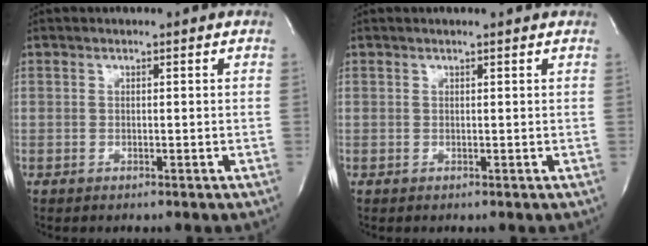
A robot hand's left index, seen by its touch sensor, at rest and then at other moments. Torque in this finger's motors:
{"motor_torque": [0.17, -0.14, -0.03, -0.01]}